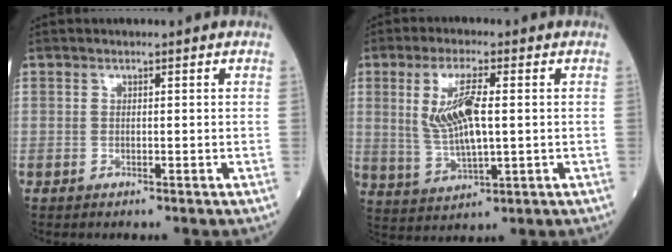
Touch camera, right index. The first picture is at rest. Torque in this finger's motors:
{"motor_torque": [0.33, 0.26, 0.25, 0.15]}